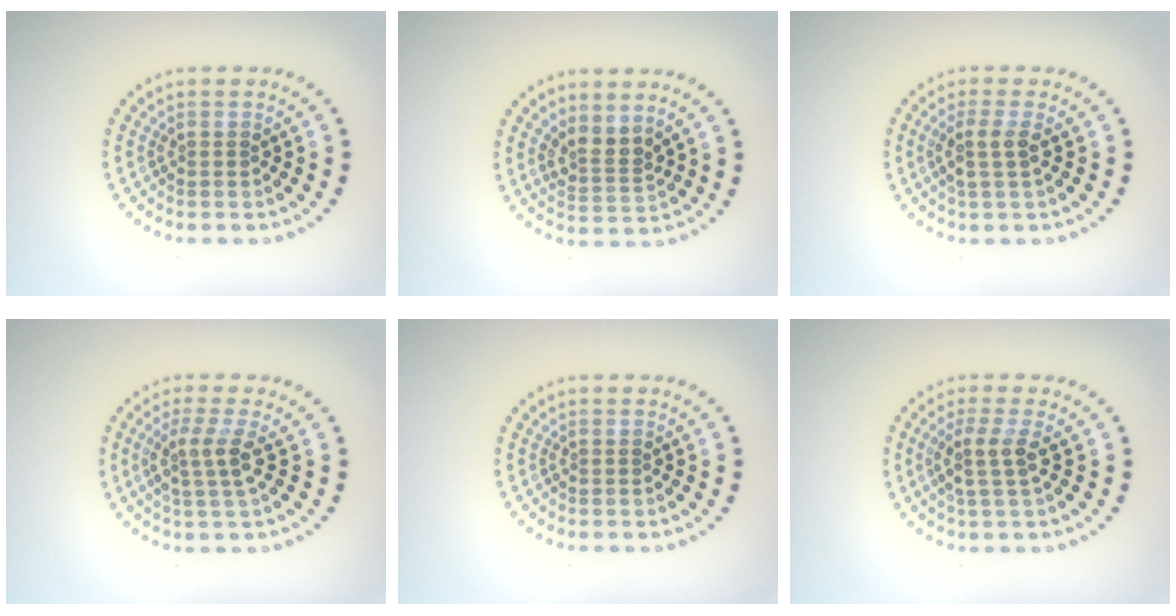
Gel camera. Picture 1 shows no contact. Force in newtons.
{"total": 2.4, "press": 1.8, "slide": 1.6}
{"total": 2.2, "press": 1.8, "slide": 1.3}
{"total": 2.7, "press": 2.0, "slide": 1.9}
{"total": 0.0}
{"total": 2.5, "press": 2.0, "slide": 1.6}